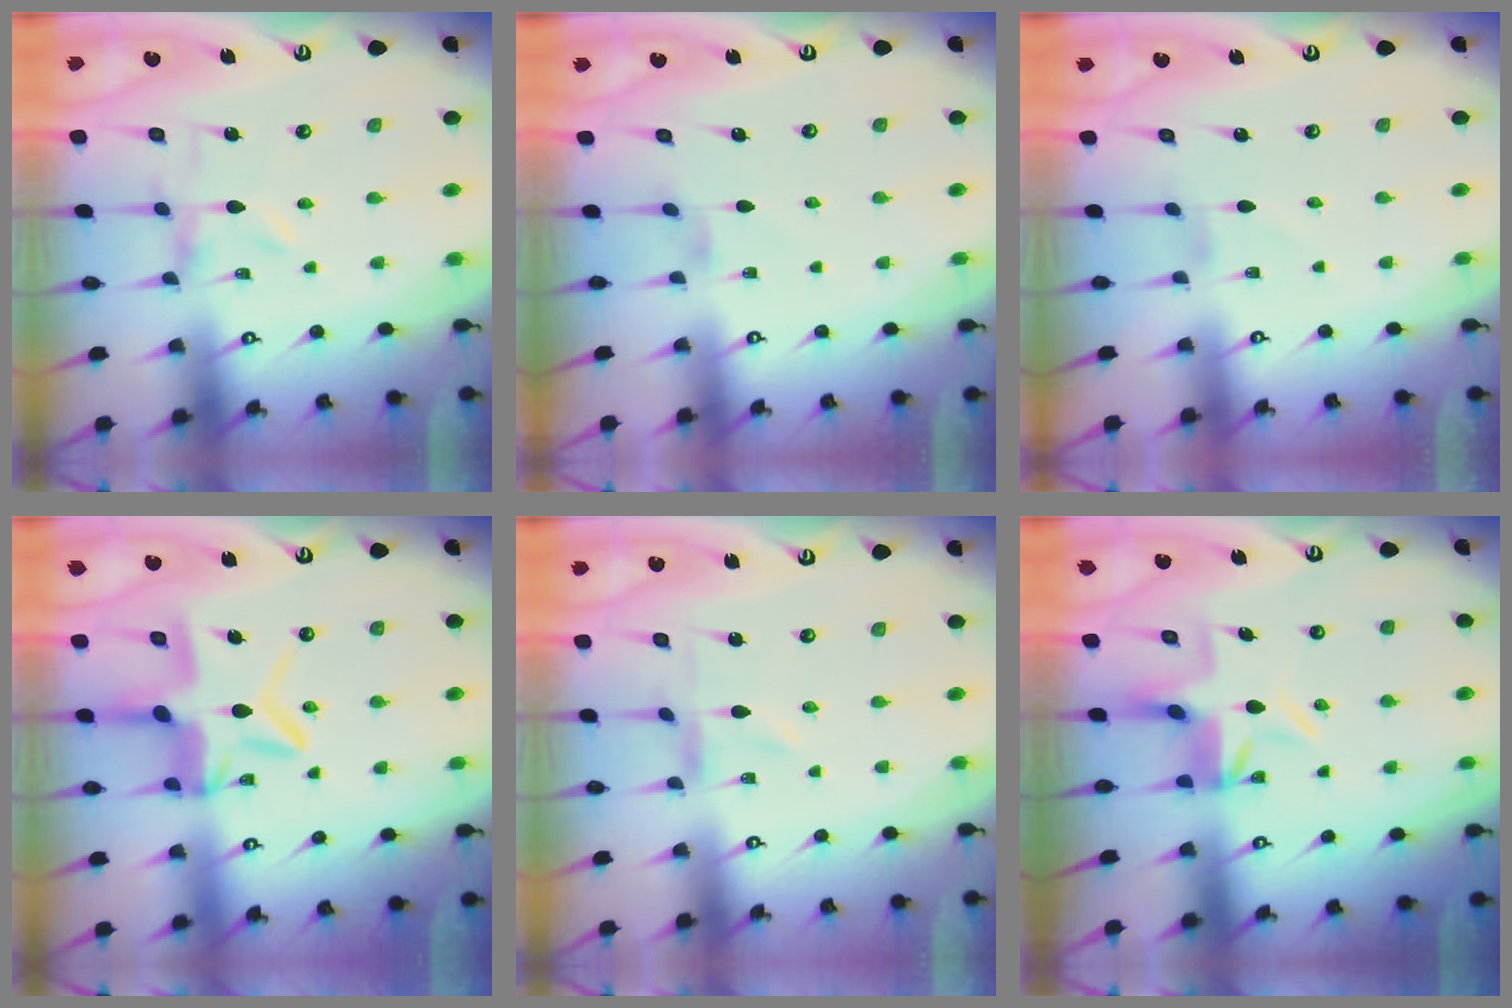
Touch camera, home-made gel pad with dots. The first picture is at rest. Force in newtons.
{"total": 2.4, "press": 2.3, "slide": 0.4}
{"total": 1.1, "press": 1.1, "slide": 0.1}
{"total": 11.8, "press": 11.7, "slide": 1.1}
{"total": 0.0}
{"total": 6.8, "press": 6.5, "slide": 2.1}